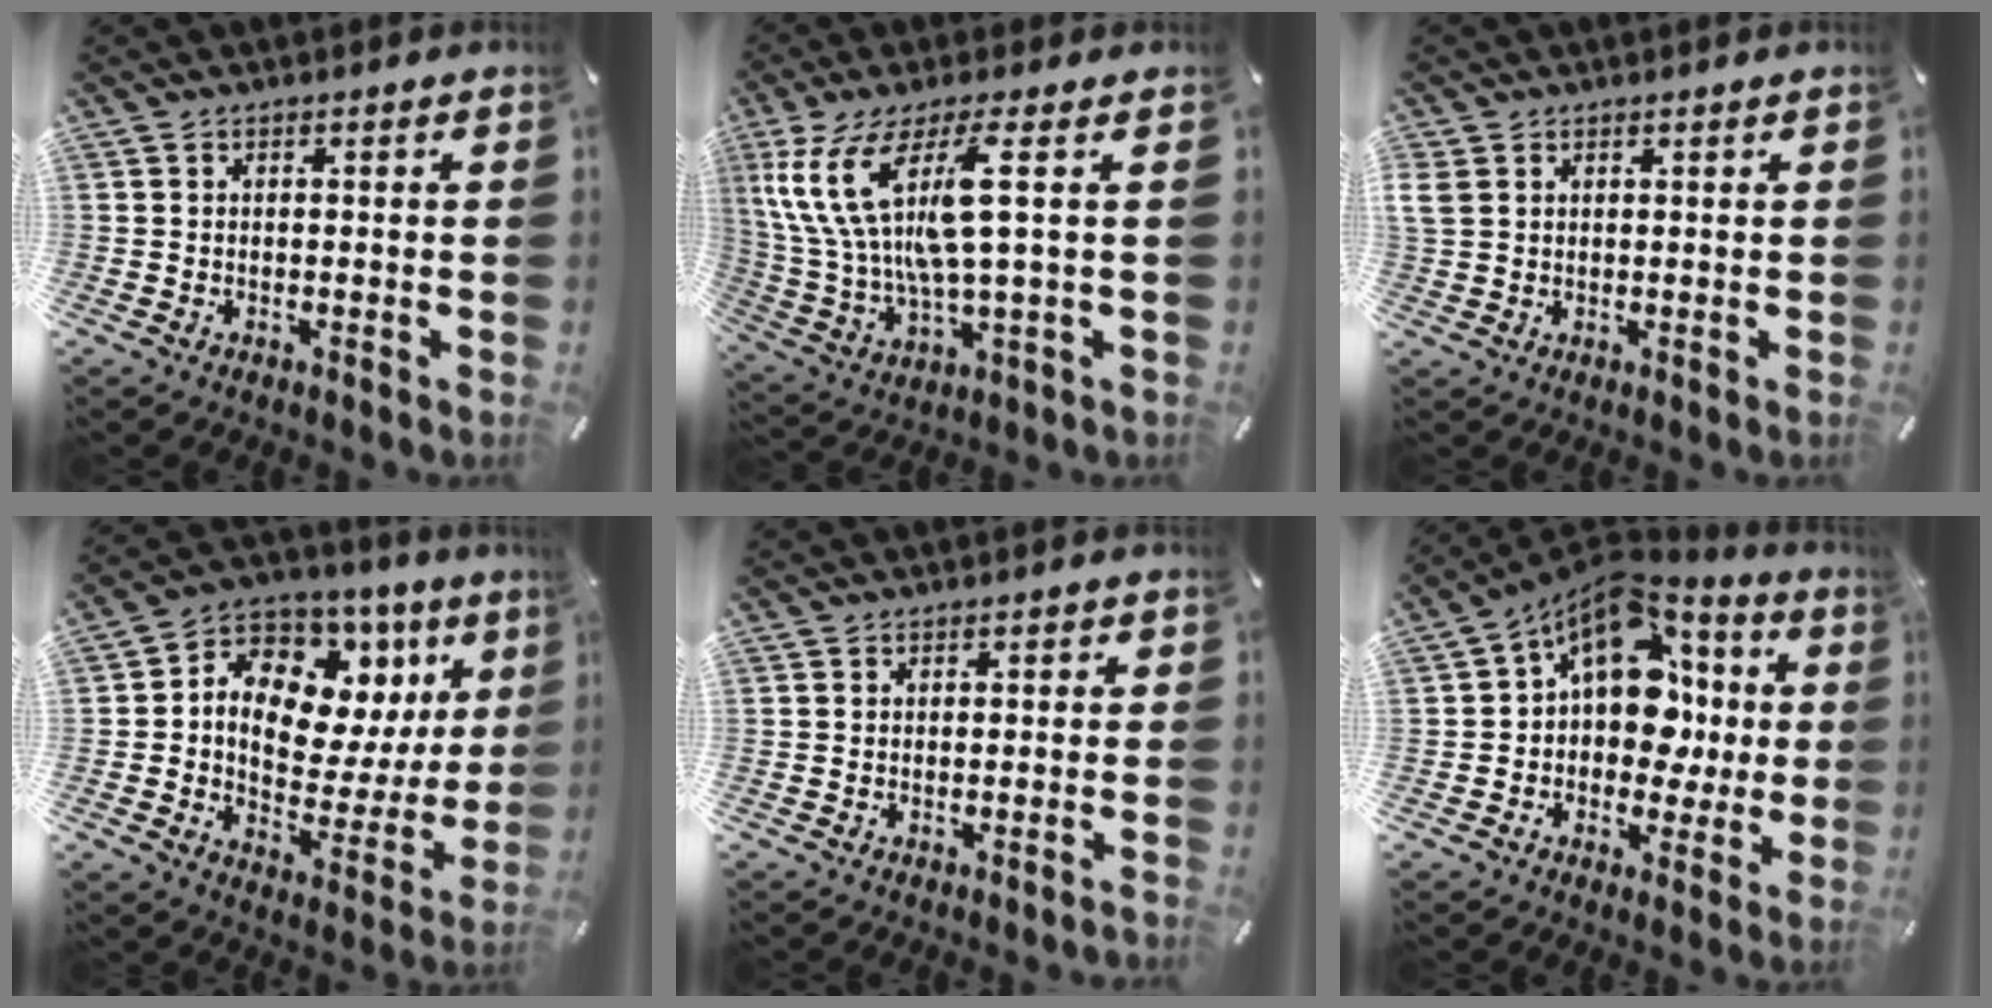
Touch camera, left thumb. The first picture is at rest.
{"total": 15.0, "force": [4.9, 3.3, 13.7], "torque": [-0.305, -0.019, 0.076]}
{"total": 3.0, "force": [1.5, 2.2, 1.2], "torque": [-0.027, 0.003, 0.030]}
{"total": 12.7, "force": [5.0, 9.3, 6.9], "torque": [-0.102, -0.053, 0.091]}
{"total": 0.7, "force": [-0.6, 0.1, 0.4], "torque": [-0.009, -0.001, -0.010]}
{"total": 16.6, "force": [4.4, 12.2, 10.3], "torque": [-0.173, -0.039, 0.078]}